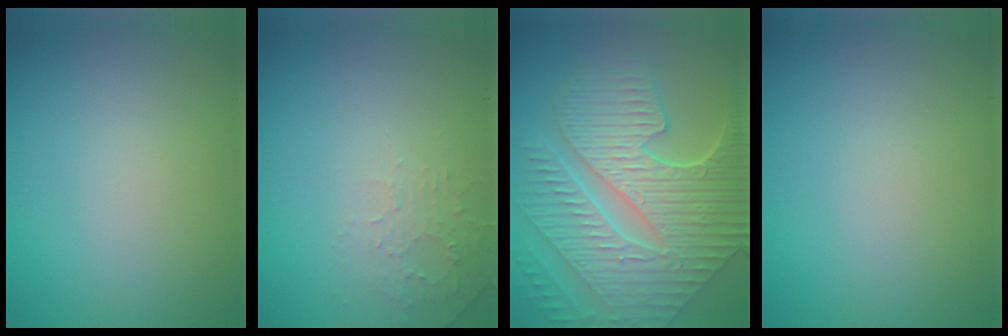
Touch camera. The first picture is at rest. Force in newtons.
{"total": 1.6, "press": 1.6, "slide": 0.4}
{"total": 10.6, "press": 7.3, "slide": 7.7}
{"total": 0.0}